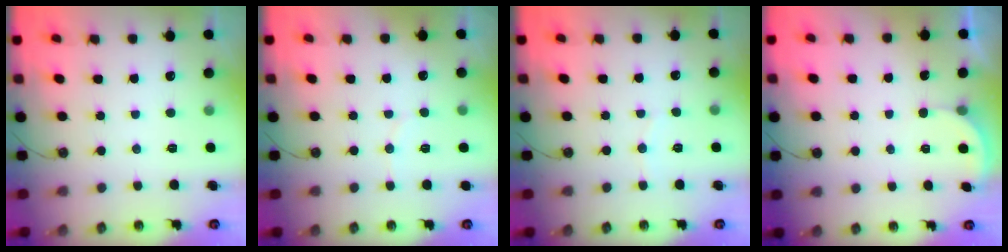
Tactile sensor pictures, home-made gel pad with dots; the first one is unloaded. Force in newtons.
{"total": 3.8, "press": 3.6, "slide": 1.2}
{"total": 3.2, "press": 3.1, "slide": 0.3}
{"total": 1.4, "press": 1.3, "slide": 0.5}